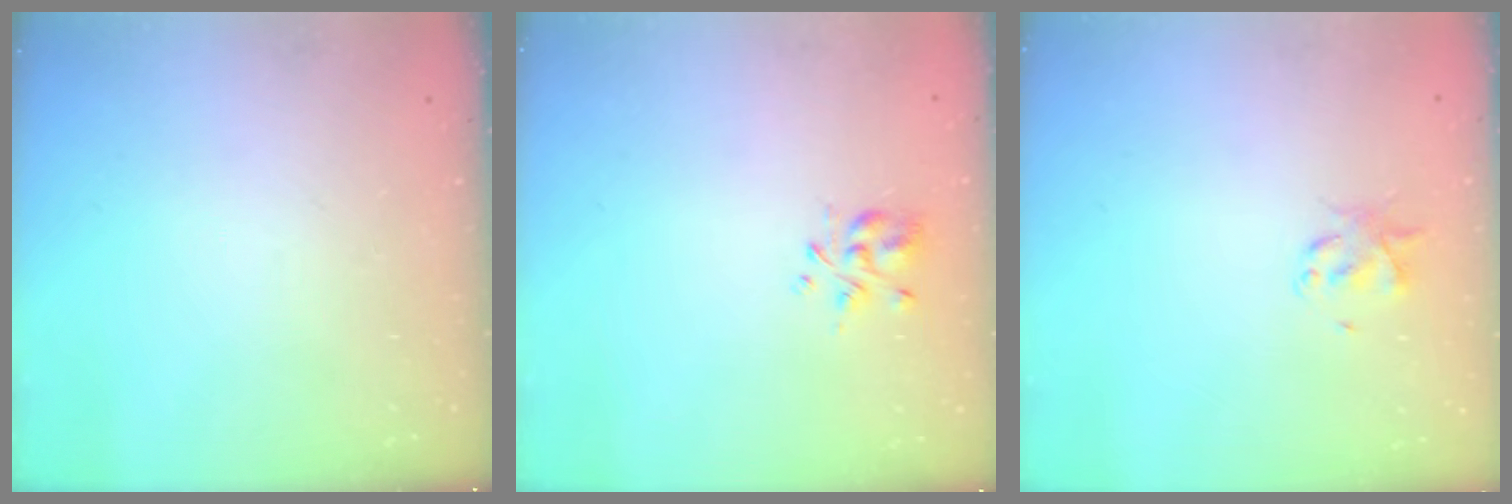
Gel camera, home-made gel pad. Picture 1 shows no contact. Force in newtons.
{"total": 3.9, "press": 3.7, "slide": 1.3}
{"total": 2.1, "press": 2.1, "slide": 0.4}